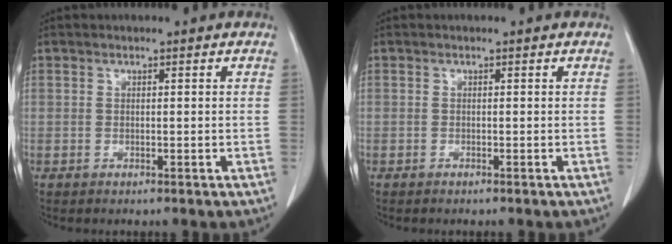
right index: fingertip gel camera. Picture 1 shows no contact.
{"total": 0.0}